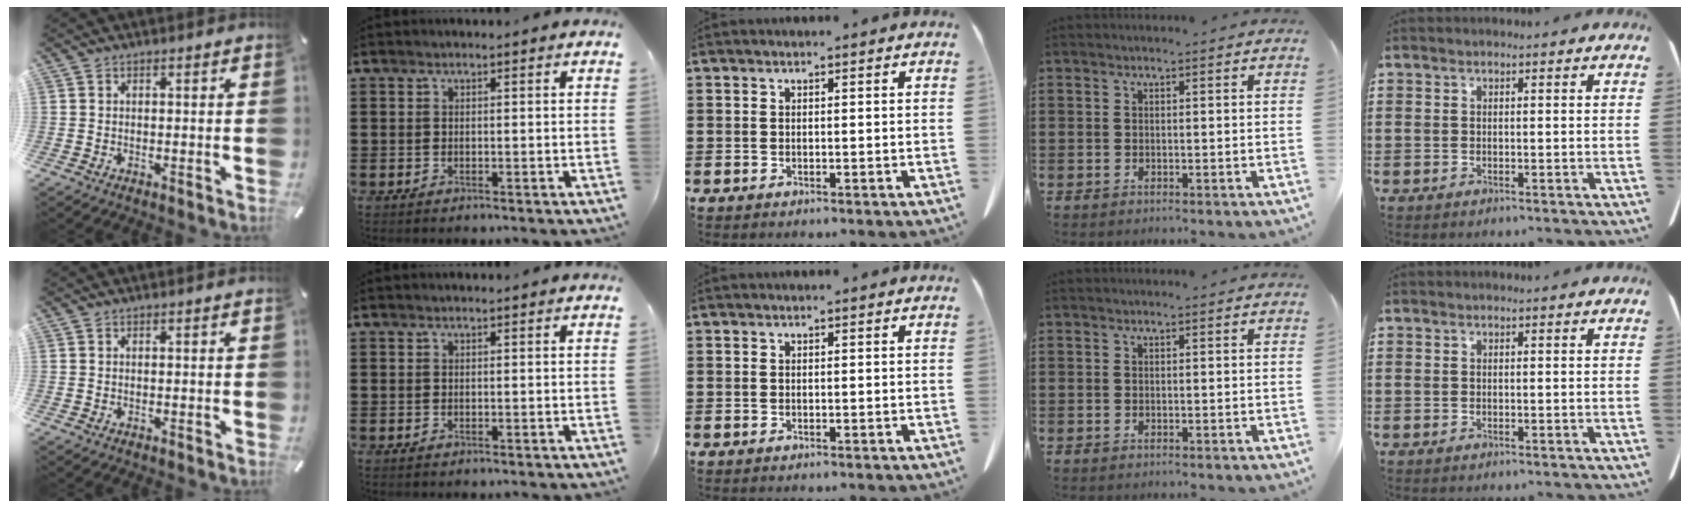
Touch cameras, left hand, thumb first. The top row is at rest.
{}